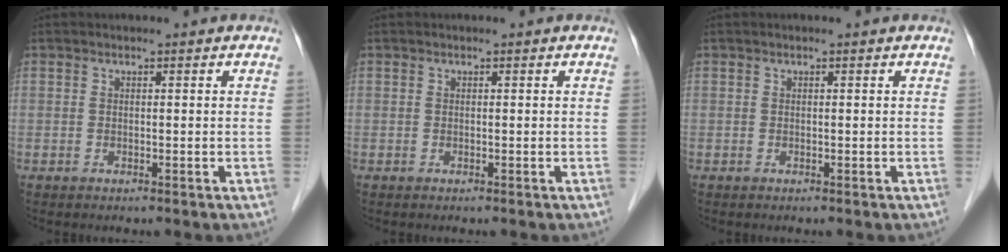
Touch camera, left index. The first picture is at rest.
{"total": 0.0}
{"total": 0.0}